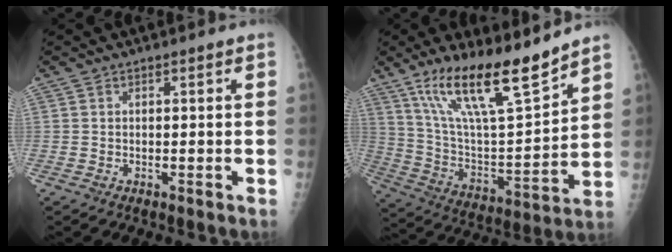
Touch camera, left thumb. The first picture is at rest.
{"total": 19.9, "force": [14.4, 4.0, 13.2], "torque": [-0.208, -0.073, 0.263]}